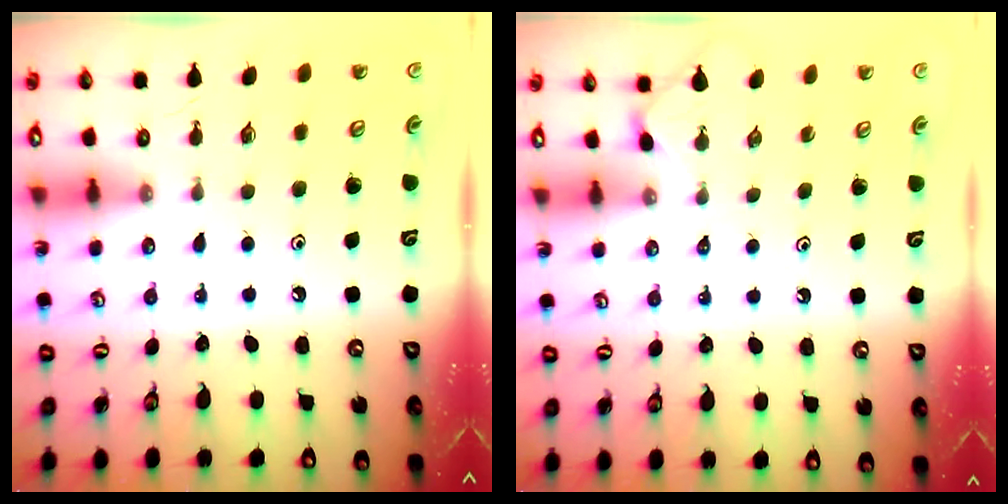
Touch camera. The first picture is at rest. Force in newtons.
{"total": 2.3, "press": 2.3, "slide": 0.4}